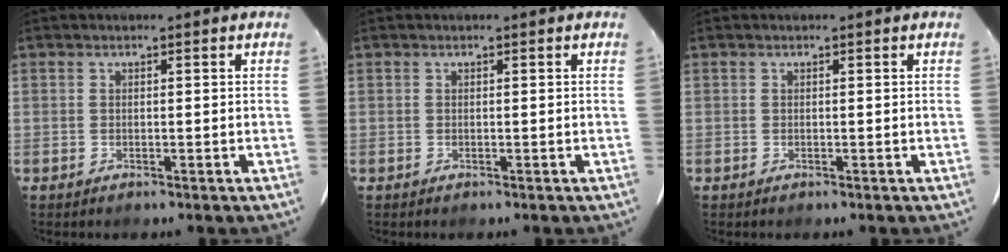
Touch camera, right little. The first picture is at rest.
{"total": 0.0}
{"total": 0.0}